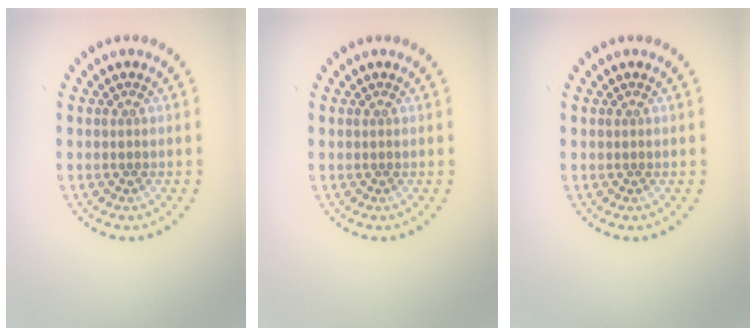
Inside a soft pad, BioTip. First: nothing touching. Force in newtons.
{"total": 0.0}
{"total": 0.0}